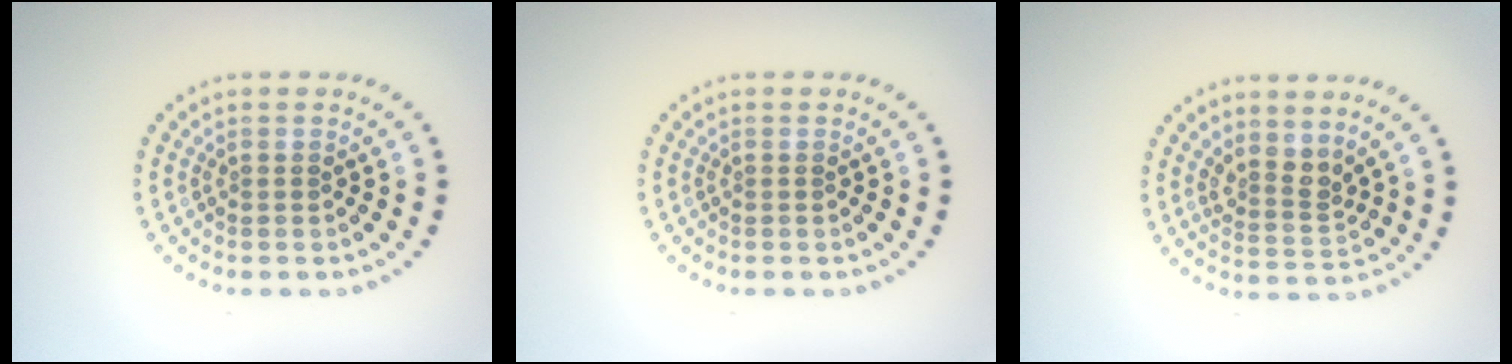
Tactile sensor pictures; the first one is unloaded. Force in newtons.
{"total": 0.0}
{"total": 2.5, "press": 1.8, "slide": 1.7}